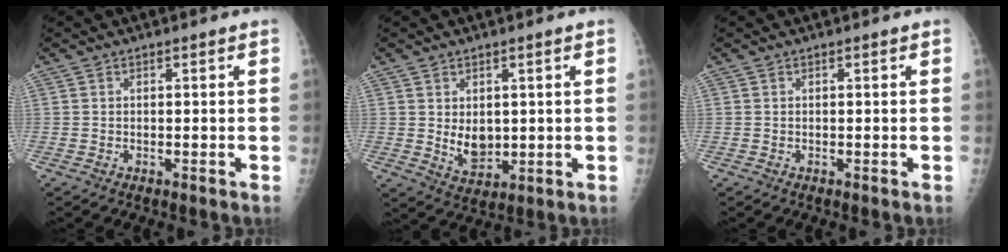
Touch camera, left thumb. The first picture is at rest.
{"total": 5.6, "force": [0.8, 3.7, 4.1], "torque": [-0.047, -0.017, 0.027]}
{"total": 0.0}